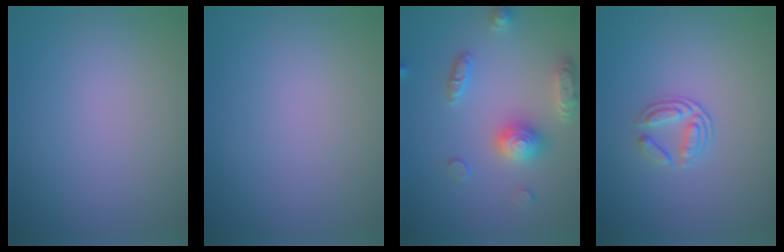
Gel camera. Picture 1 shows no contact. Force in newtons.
{"total": 0.0}
{"total": 4.9, "press": 4.8, "slide": 0.8}
{"total": 2.0, "press": 1.4, "slide": 1.4}